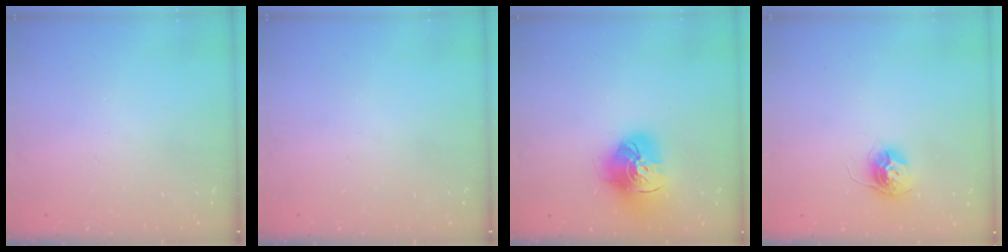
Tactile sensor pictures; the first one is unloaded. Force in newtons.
{"total": 0.0}
{"total": 15.6, "press": 15.5, "slide": 1.7}
{"total": 10.8, "press": 10.8, "slide": 0.8}